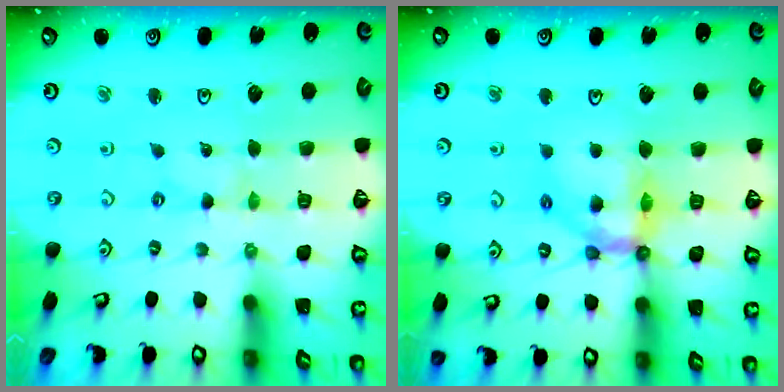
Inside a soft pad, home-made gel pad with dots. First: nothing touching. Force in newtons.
{"total": 11.7, "press": 11.5, "slide": 1.6}